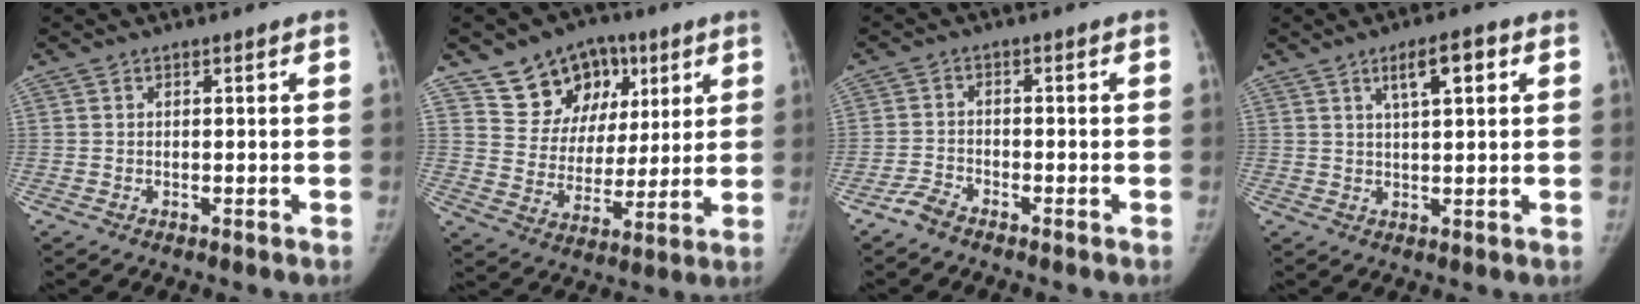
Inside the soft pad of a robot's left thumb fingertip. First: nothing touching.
{"total": 15.1, "force": [8.2, 11.2, 5.8], "torque": [-0.048, -0.020, 0.140]}
{"total": 2.9, "force": [-2.6, 0.9, 1.0], "torque": [-0.027, 0.009, -0.053]}
{"total": 6.0, "force": [2.6, 1.8, 5.1], "torque": [-0.077, 0.000, 0.042]}